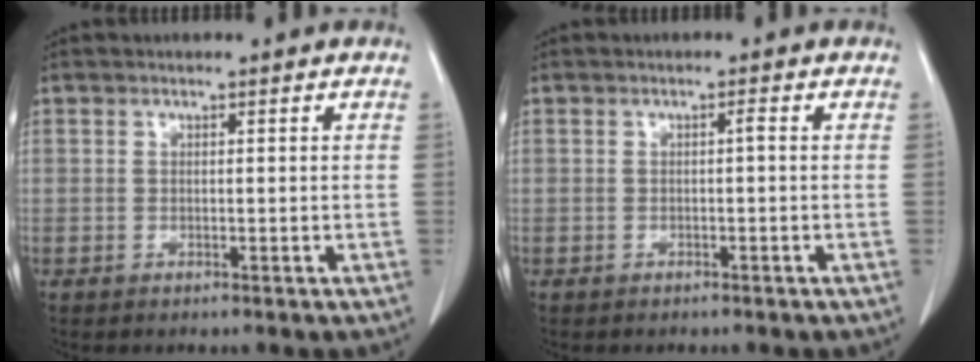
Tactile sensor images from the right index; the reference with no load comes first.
{"total": 0.6, "force": [0.0, 0.0, 0.6], "torque": [-0.006, 0.004, 0.000]}